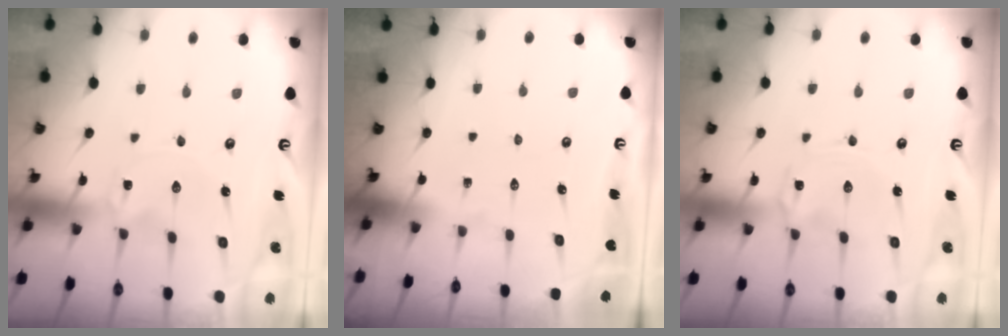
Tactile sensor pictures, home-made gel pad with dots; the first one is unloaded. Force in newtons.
{"total": 0.0}
{"total": 1.0, "press": 0.9, "slide": 0.2}